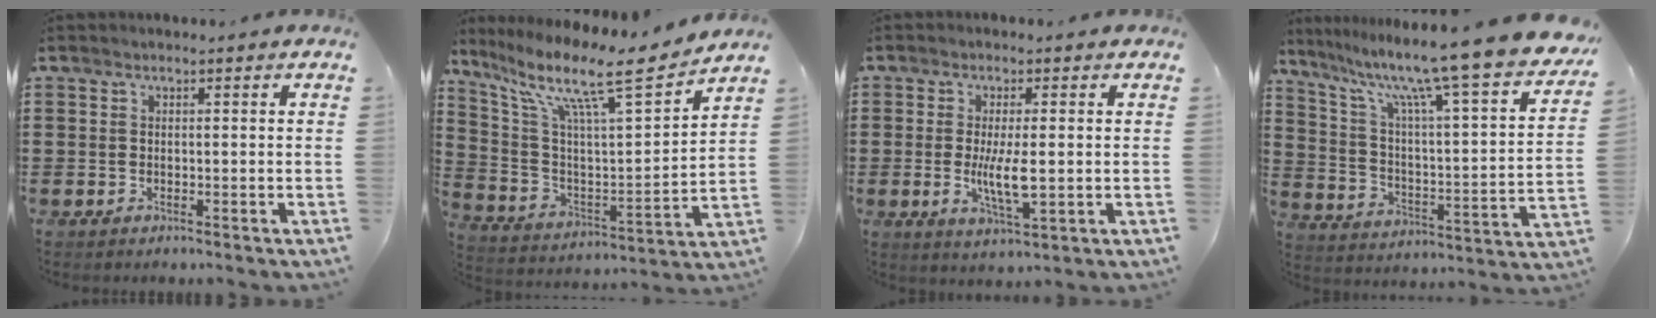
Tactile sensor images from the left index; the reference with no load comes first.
{"total": 12.9, "force": [9.1, 1.8, 9.0], "torque": [-0.199, -0.053, 0.141]}
{"total": 6.1, "force": [-0.3, 1.4, 6.0], "torque": [-0.118, -0.007, -0.008]}
{"total": 12.7, "force": [10.3, -0.6, 7.4], "torque": [-0.170, -0.082, 0.163]}